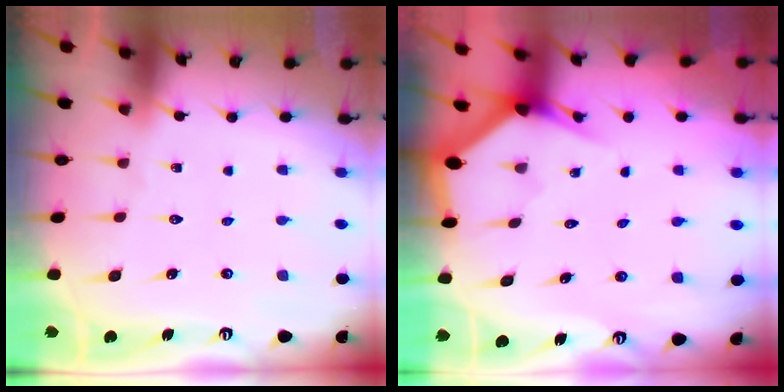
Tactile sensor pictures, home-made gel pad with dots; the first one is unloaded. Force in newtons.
{"total": 2.9, "press": 2.9, "slide": 0.1}